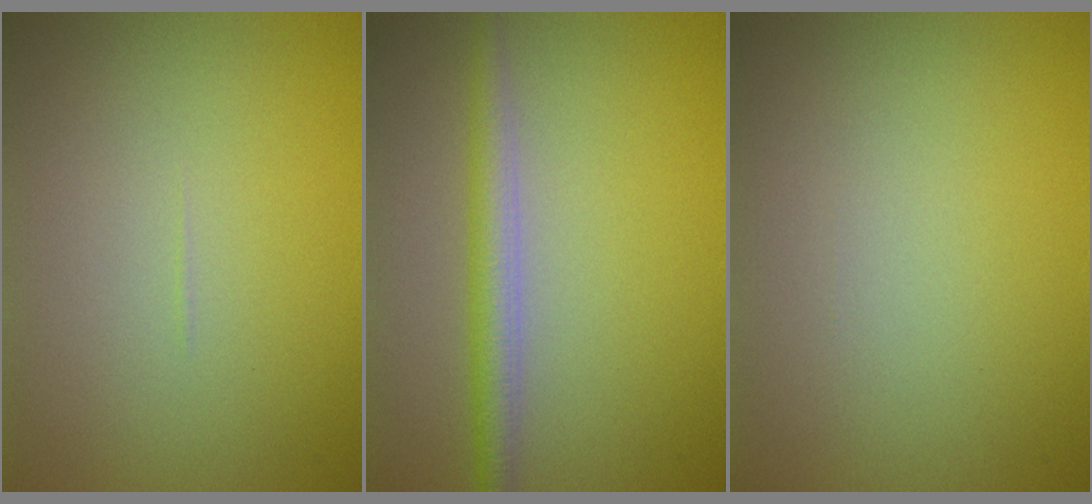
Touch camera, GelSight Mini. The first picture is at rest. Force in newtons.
{"total": 2.7, "press": 2.7, "slide": 0.0}
{"total": 0.0}